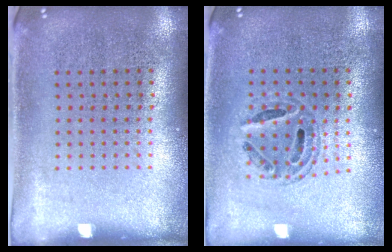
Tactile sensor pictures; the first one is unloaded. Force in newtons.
{"total": 0.7, "press": 0.7, "slide": 0.1}